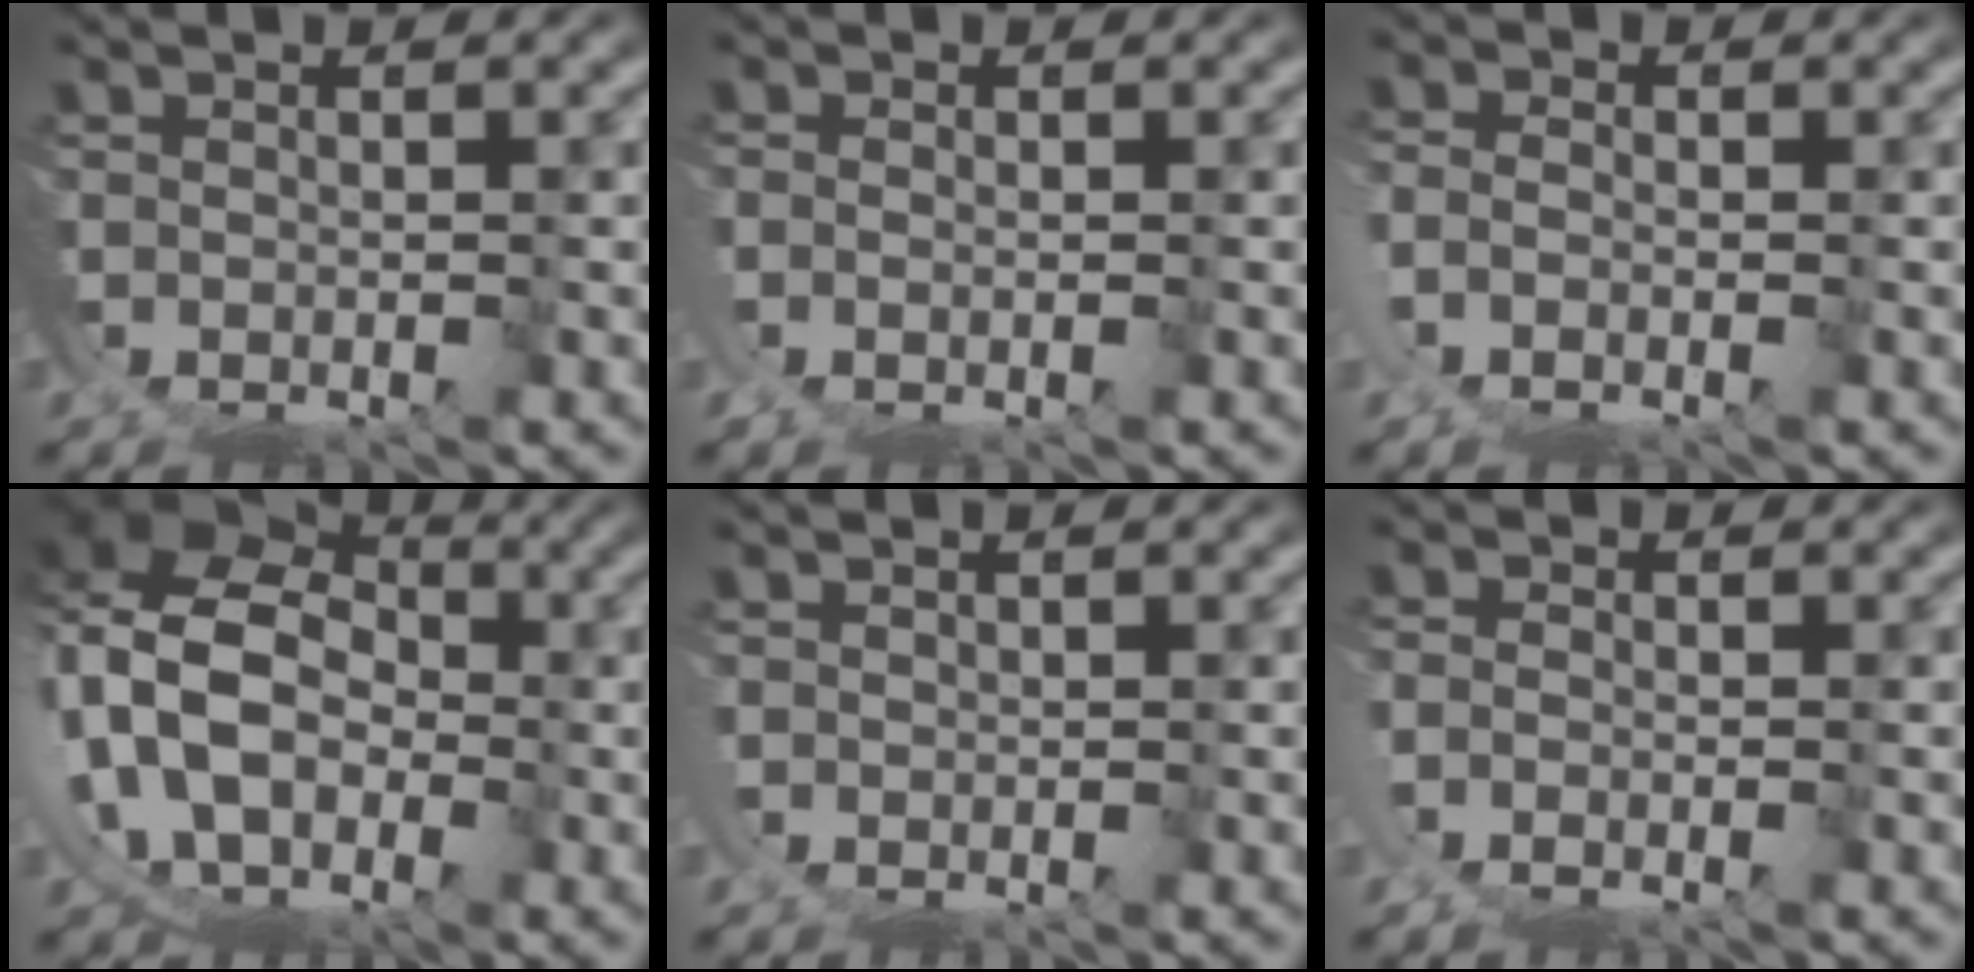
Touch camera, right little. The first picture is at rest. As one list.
[{"total": 0.9, "force": [0.2, 0.2, 0.8], "torque": [-0.016, -0.005, 0.006]}, {"total": 1.6, "force": [-0.6, 1.0, 1.1], "torque": [-0.031, -0.009, -0.006]}, {"total": 15.6, "force": [1.6, 13.8, 7.0], "torque": [-0.213, -0.035, 0.020]}, {"total": 0.8, "force": [0.6, -0.1, -0.5], "torque": [0.006, -0.004, 0.010]}, {"total": 1.4, "force": [-0.8, 0.7, 0.9], "torque": [-0.020, -0.010, -0.011]}]